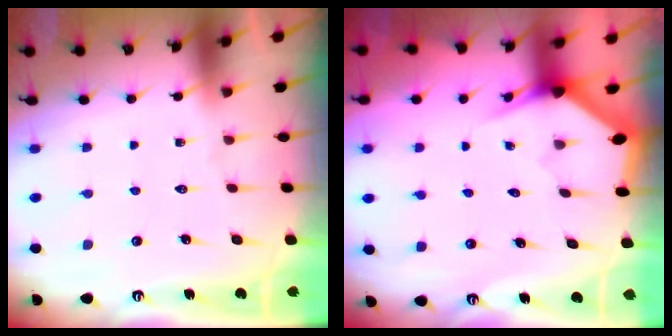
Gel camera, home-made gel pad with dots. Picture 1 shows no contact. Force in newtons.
{"total": 2.9, "press": 2.9, "slide": 0.1}